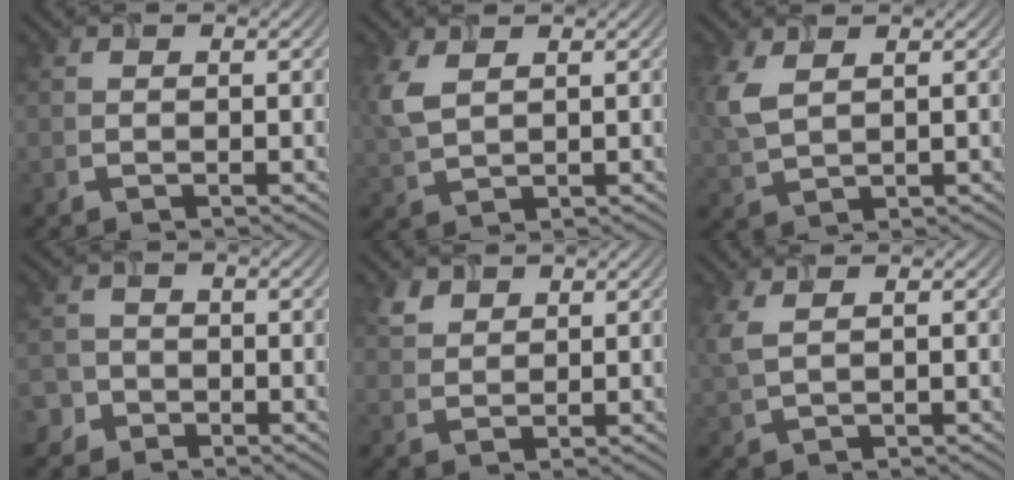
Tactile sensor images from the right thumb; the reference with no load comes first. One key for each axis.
{"total": 4.5, "fx": 1.8, "fy": 2.4, "fz": 3.3, "tx": -0.100, "ty": 0.005, "tz": 0.041}
{"total": 5.0, "fx": 2.0, "fy": 2.6, "fz": 3.8, "tx": -0.112, "ty": 0.008, "tz": 0.044}
{"total": 3.2, "fx": -1.7, "fy": 2.6, "fz": 0.5, "tx": -0.007, "ty": 0.001, "tz": -0.045}
{"total": 2.5, "fx": 1.9, "fy": 1.3, "fz": 0.9, "tx": -0.026, "ty": 0.003, "tz": 0.045}
{"total": 2.9, "fx": 1.3, "fy": 1.0, "fz": 2.4, "tx": -0.072, "ty": 0.006, "tz": 0.029}